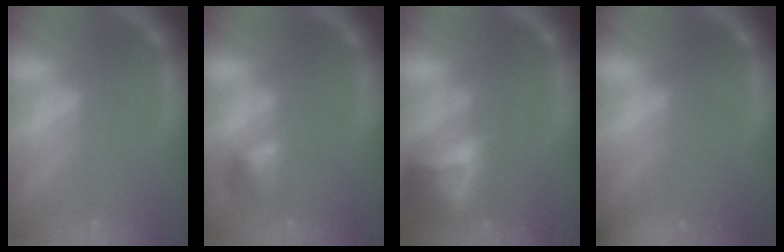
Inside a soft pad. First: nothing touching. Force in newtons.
{"total": 2.4}
{"total": 8.4}
{"total": 8.9}